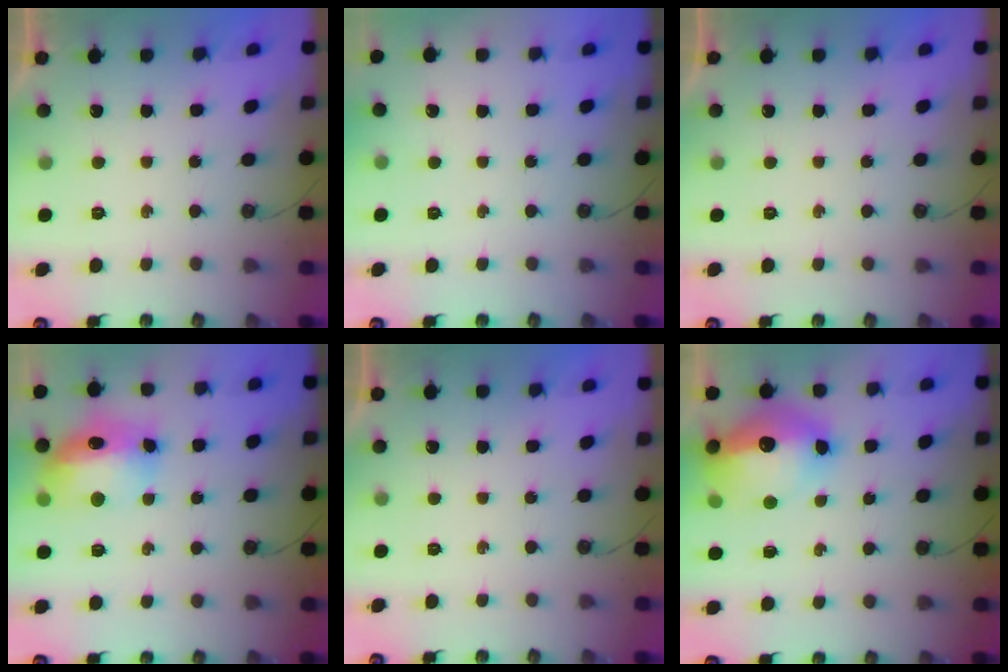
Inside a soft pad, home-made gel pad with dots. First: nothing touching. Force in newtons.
{"total": 0.0}
{"total": 0.0}
{"total": 13.3, "press": 13.2, "slide": 1.2}
{"total": 0.0}
{"total": 17.8, "press": 17.7, "slide": 1.7}